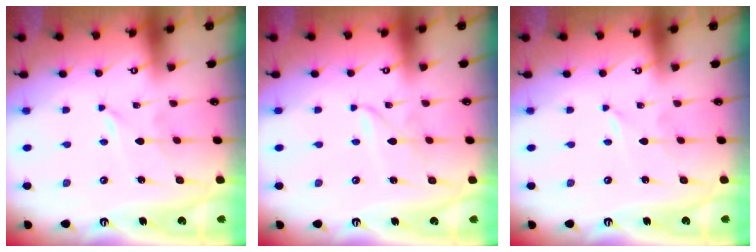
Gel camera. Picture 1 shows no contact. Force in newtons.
{"total": 1.9, "press": 1.8, "slide": 0.3}
{"total": 0.0}